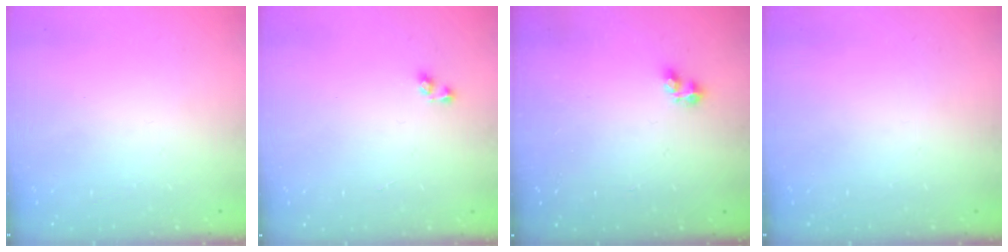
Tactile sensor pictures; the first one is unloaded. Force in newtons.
{"total": 2.9, "press": 2.9, "slide": 0.2}
{"total": 2.8, "press": 2.7, "slide": 0.5}
{"total": 0.0}